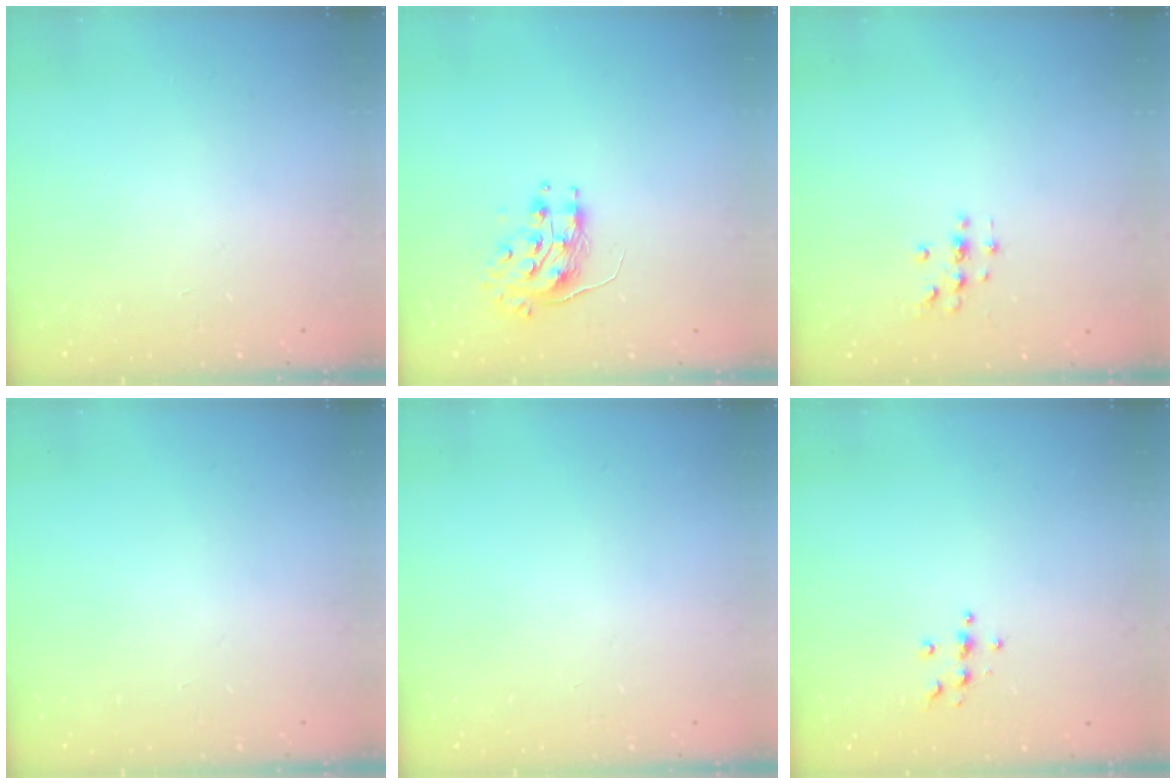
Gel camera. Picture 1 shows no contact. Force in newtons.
{"total": 8.6, "press": 8.6, "slide": 0.3}
{"total": 2.0, "press": 2.0, "slide": 0.2}
{"total": 0.0}
{"total": 0.0}
{"total": 3.9, "press": 3.8, "slide": 0.5}